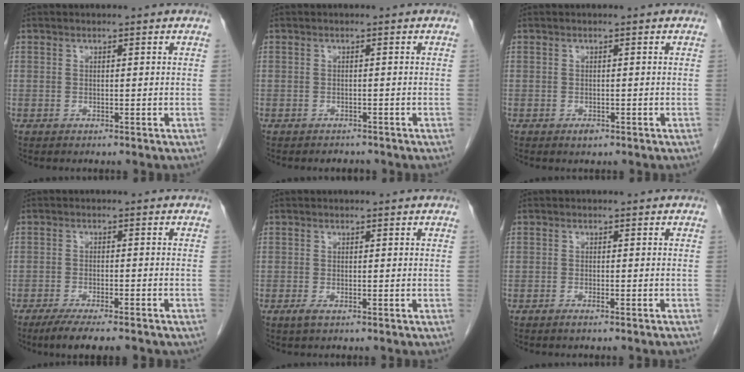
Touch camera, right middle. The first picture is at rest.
{"total": 1.7, "force": [-1.5, 0.7, 0.0], "torque": [-0.006, -0.002, -0.023]}
{"total": 1.0, "force": [-0.6, 0.4, 0.6], "torque": [-0.010, 0.000, -0.006]}
{"total": 9.1, "force": [-7.3, 1.5, 5.3], "torque": [-0.074, -0.015, -0.105]}
{"total": 1.0, "force": [-0.5, 0.2, 0.8], "torque": [-0.018, -0.003, -0.008]}
{"total": 2.1, "force": [-1.7, -0.2, 1.3], "torque": [-0.016, 0.000, -0.023]}